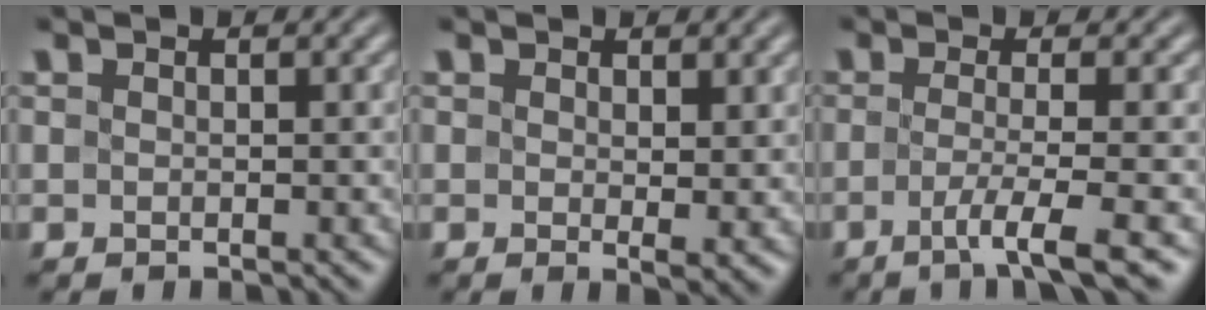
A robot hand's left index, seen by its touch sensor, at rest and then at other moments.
{"total": 1.7, "force": [0.6, 0.4, 1.5], "torque": [-0.020, -0.014, 0.014]}
{"total": 4.1, "force": [-1.6, 0.7, 3.7], "torque": [-0.058, -0.010, -0.036]}